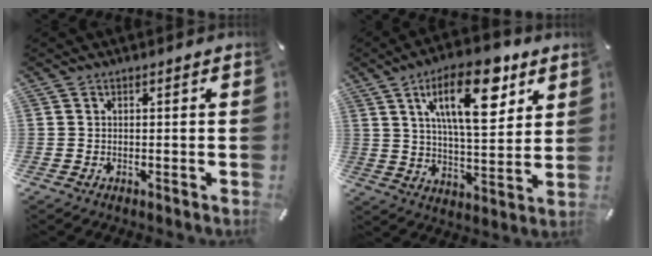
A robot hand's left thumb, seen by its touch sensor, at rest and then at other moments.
{"total": 18.5, "force": [9.1, 7.8, 14.0], "torque": [-0.222, -0.021, 0.145]}